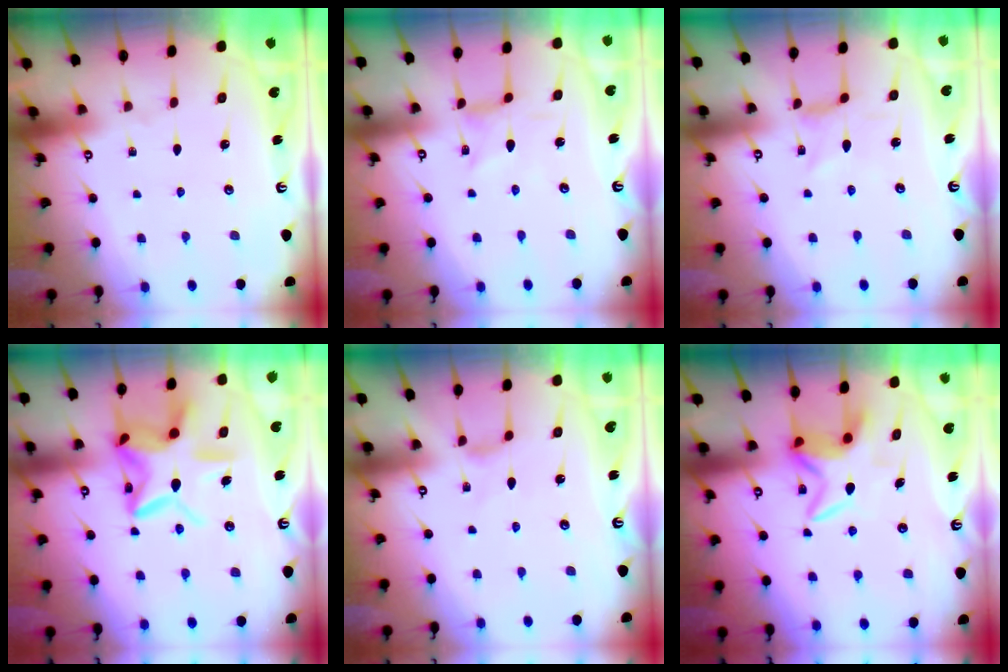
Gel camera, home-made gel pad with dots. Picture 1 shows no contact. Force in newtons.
{"total": 0.5, "press": 0.5, "slide": 0.1}
{"total": 0.0}
{"total": 15.2, "press": 15.1, "slide": 1.1}
{"total": 0.7, "press": 0.6, "slide": 0.3}
{"total": 6.1, "press": 6.1, "slide": 0.6}